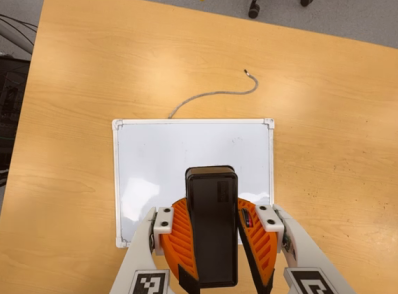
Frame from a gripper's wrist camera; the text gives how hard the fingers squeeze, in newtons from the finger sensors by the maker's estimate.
{"total": 10.7, "left": 11.2, "right": 10.3}